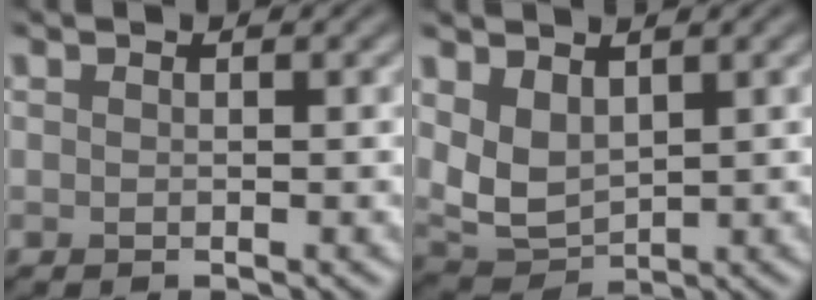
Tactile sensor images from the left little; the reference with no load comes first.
{"total": 3.9, "force": [1.3, 2.5, 2.7], "torque": [-0.065, -0.006, 0.033]}